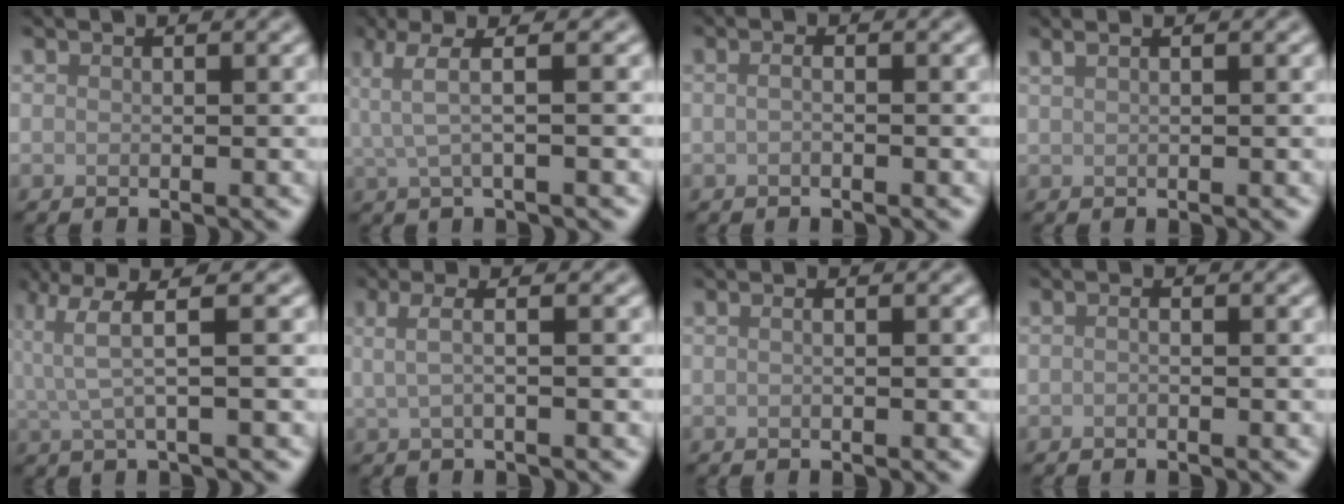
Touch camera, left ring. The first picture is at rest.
{"total": 3.1, "force": [0.9, 0.5, 2.9], "torque": [-0.060, 0.006, 0.021]}
{"total": 0.8, "force": [-0.1, 0.3, 0.8], "torque": [-0.015, -0.006, -0.006]}
{"total": 1.9, "force": [1.2, 0.9, 1.2], "torque": [-0.014, 0.001, 0.005]}
{"total": 3.4, "force": [0.9, 0.3, 3.2], "torque": [-0.076, 0.004, 0.022]}
{"total": 2.4, "force": [0.2, 0.9, 2.3], "torque": [-0.041, 0.003, 0.001]}
{"total": 0.7, "force": [0.1, 0.3, 0.6], "torque": [-0.009, -0.001, -0.003]}
{"total": 0.5, "force": [-0.2, 0.2, 0.4], "torque": [-0.010, -0.003, -0.006]}